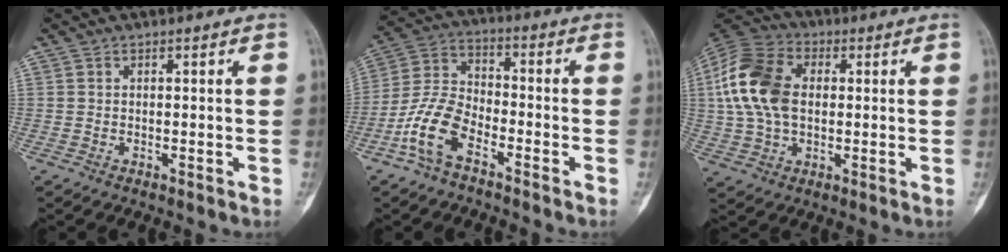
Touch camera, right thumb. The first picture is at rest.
{"total": 10.2, "force": [-5.5, 5.2, 6.8], "torque": [-0.144, 0.039, -0.115]}
{"total": 15.6, "force": [1.7, 10.4, 11.5], "torque": [-0.223, 0.020, 0.026]}